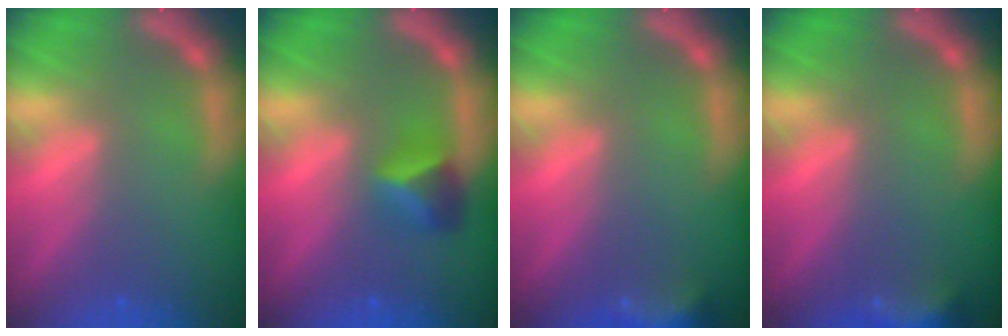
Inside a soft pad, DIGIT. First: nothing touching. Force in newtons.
{"total": 2.9}
{"total": 4.9}
{"total": 4.9}